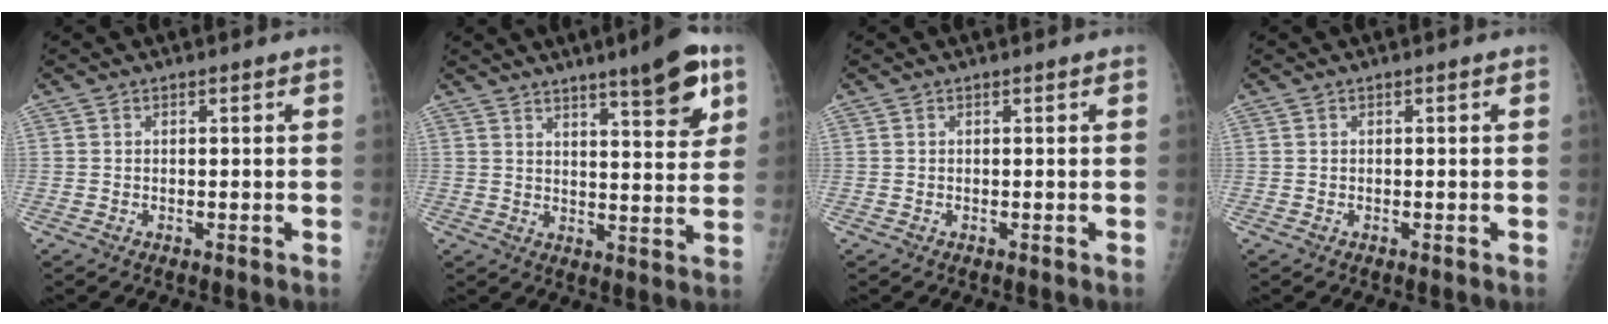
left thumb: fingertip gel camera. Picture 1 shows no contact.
{"total": 11.3, "force": [6.7, 2.3, 8.8], "torque": [-0.105, -0.033, 0.093]}
{"total": 0.0}
{"total": 0.0}